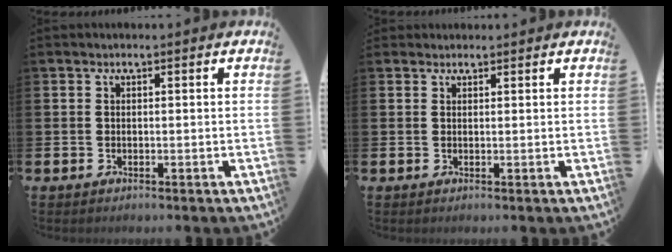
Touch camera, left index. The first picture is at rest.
{"total": 0.9, "force": [0.9, 0.3, 0.1], "torque": [0.008, -0.001, 0.014]}